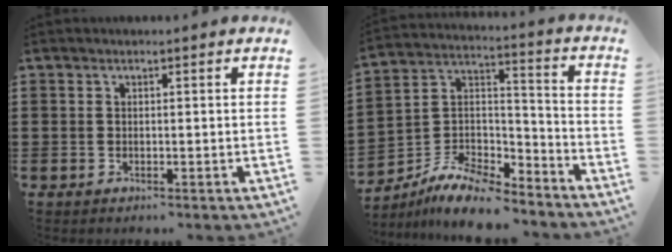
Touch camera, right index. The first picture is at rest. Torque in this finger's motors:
{"motor_torque": [-0.41, 0.57, 0.21, 0.04]}